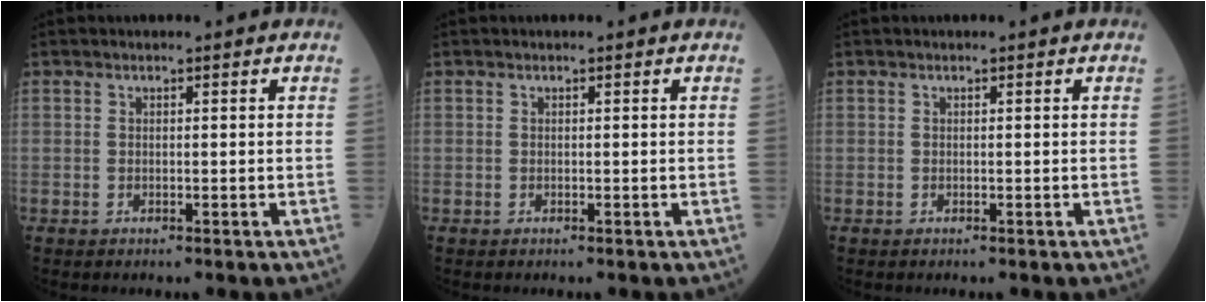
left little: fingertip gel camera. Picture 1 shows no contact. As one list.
[{"total": 0.0}, {"total": 0.0}]